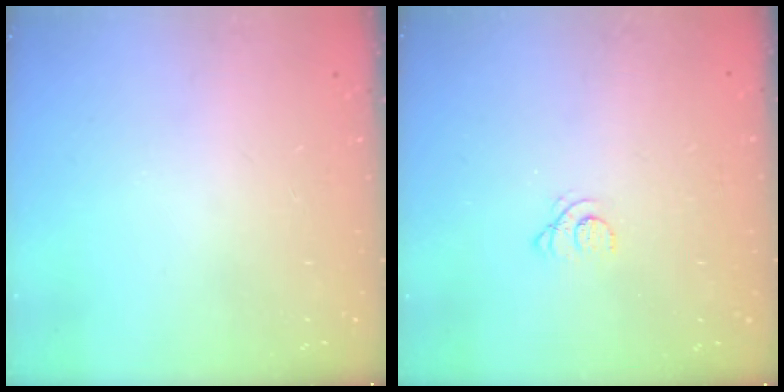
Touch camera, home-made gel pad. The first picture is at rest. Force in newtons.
{"total": 1.4, "press": 1.4, "slide": 0.2}